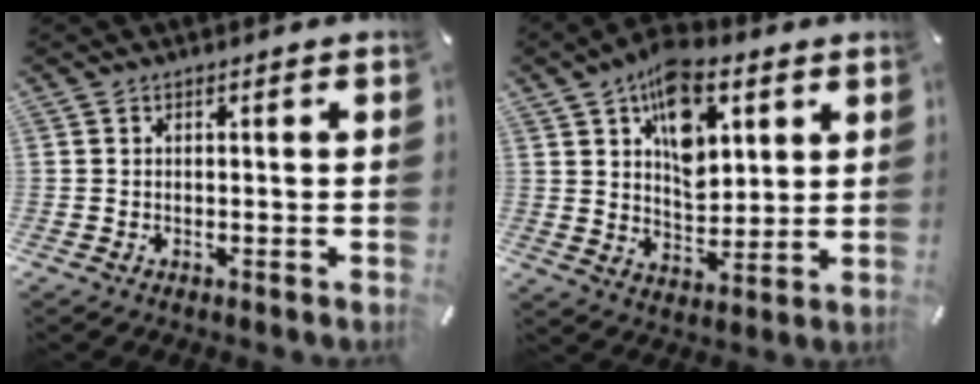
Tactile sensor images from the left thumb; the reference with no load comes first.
{"total": 13.7, "force": [6.8, 8.5, 8.4], "torque": [-0.126, -0.026, 0.121]}